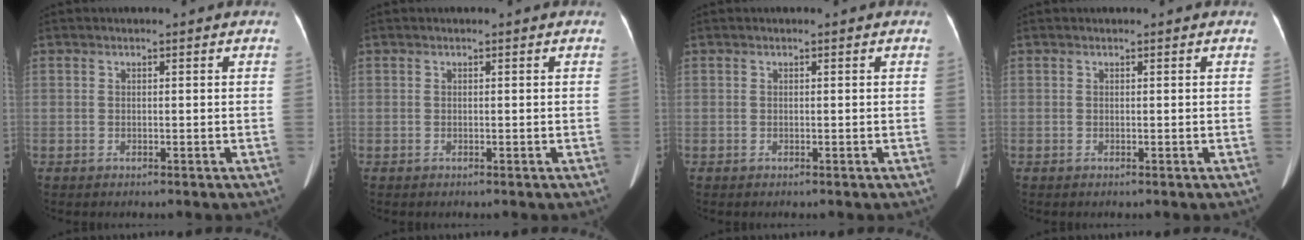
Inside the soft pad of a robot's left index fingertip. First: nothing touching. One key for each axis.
{"total": 0.0}
{"total": 0.0}
{"total": 0.0}